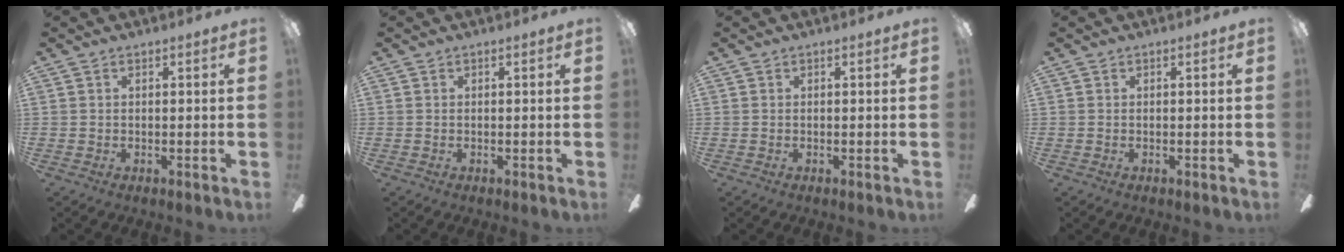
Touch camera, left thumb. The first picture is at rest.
{"total": 0.0}
{"total": 0.0}
{"total": 0.0}